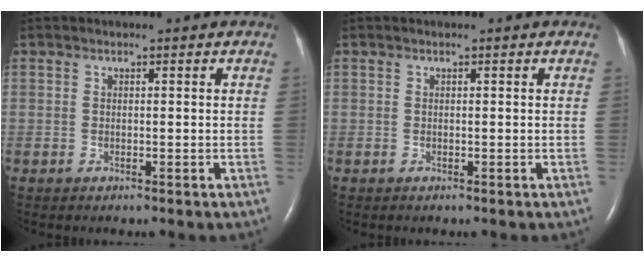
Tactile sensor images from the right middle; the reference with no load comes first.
{"total": 0.0}